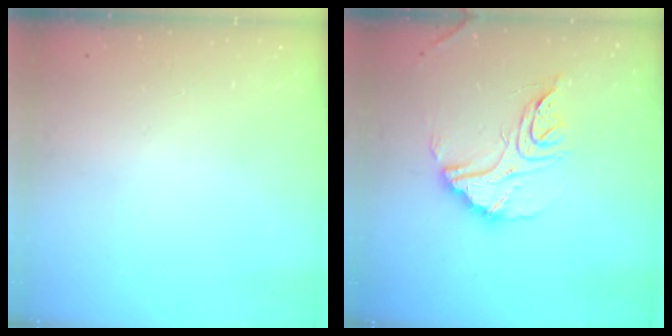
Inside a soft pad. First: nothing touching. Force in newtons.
{"total": 15.7, "press": 15.6, "slide": 1.6}